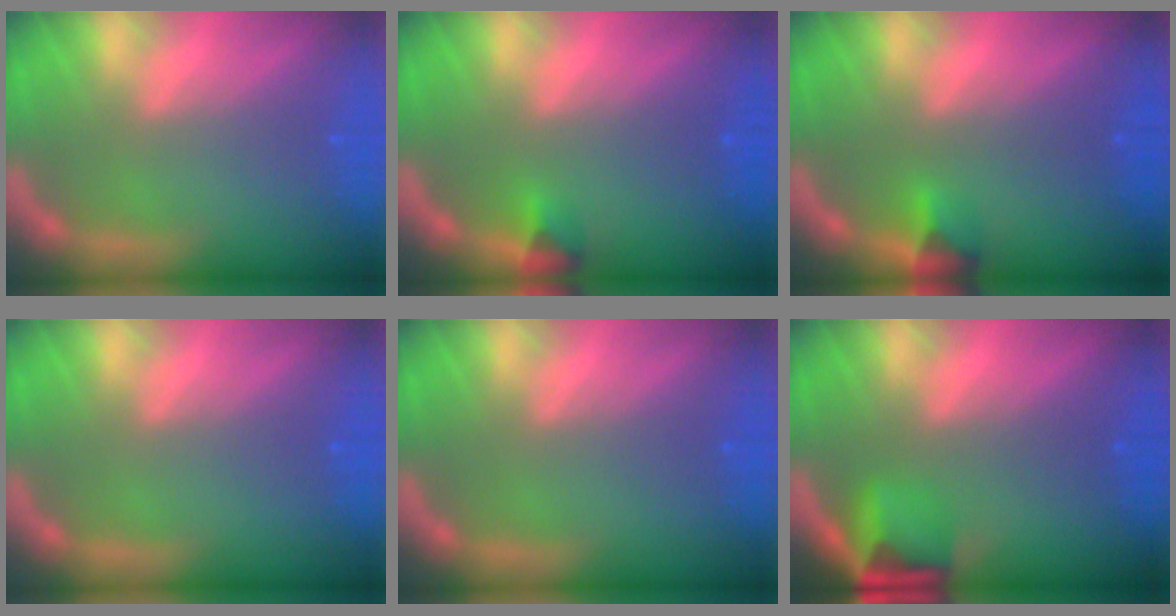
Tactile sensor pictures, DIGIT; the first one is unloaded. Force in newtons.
{"total": 1.4}
{"total": 1.9}
{"total": 0.0}
{"total": 0.0}
{"total": 4.4}